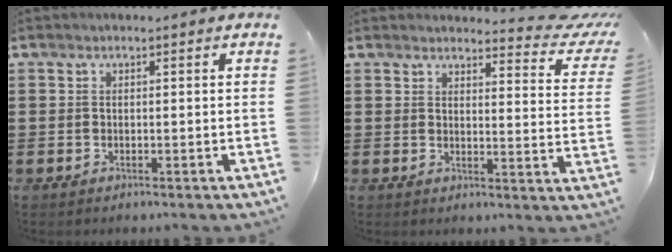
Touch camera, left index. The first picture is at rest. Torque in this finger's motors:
{"motor_torque": [0.94, -1.20, 0.01, -0.02]}